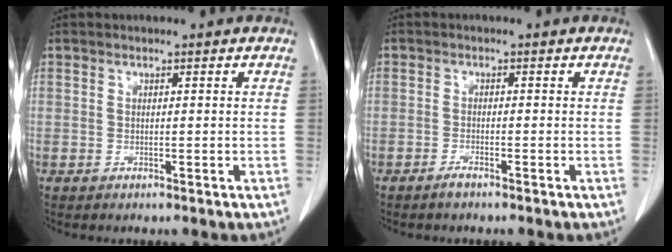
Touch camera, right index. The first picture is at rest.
{"total": 1.1, "force": [-1.0, 0.1, 0.6], "torque": [-0.013, 0.000, -0.017]}